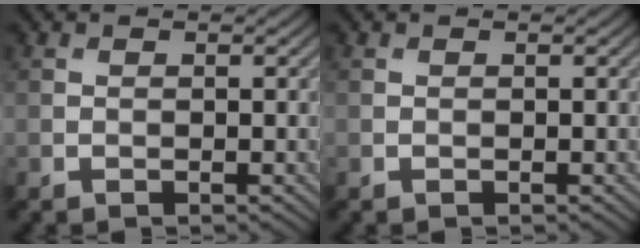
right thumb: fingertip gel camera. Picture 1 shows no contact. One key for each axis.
{"total": 0.0}